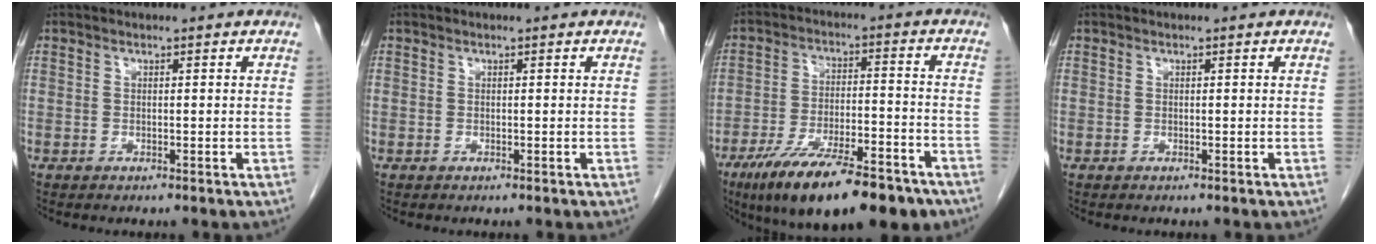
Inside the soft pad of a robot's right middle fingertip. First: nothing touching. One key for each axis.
{"total": 0.0}
{"total": 18.6, "fx": -12.9, "fy": 4.9, "fz": 12.4, "tx": -0.181, "ty": -0.012, "tz": -0.209}
{"total": 0.0}